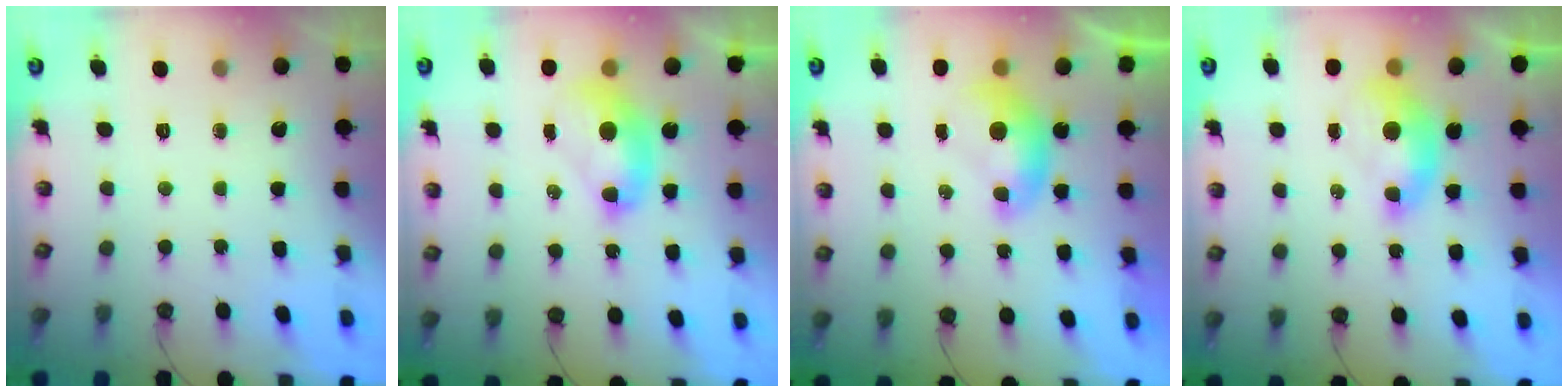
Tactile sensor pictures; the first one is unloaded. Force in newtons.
{"total": 2.7, "press": 2.7, "slide": 0.1}
{"total": 0.0}
{"total": 1.7, "press": 1.6, "slide": 0.7}